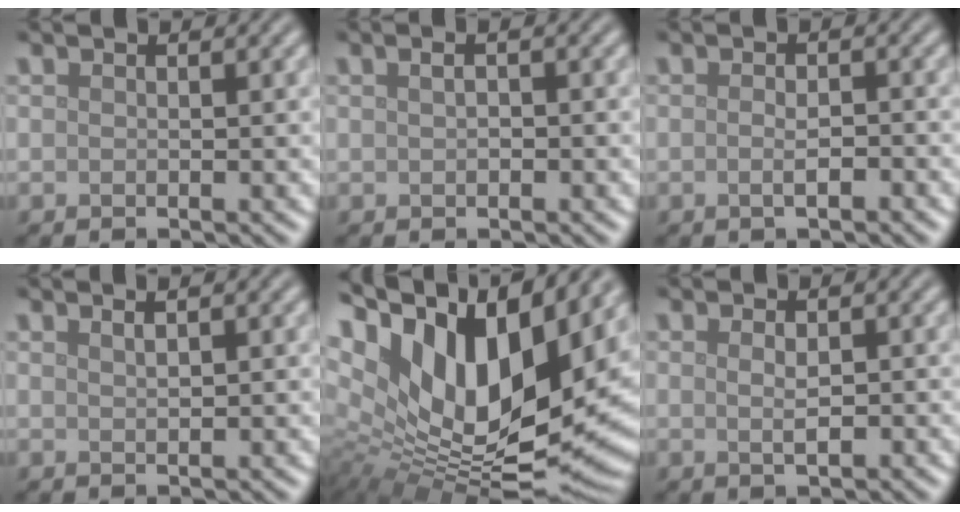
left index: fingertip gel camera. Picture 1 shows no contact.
{"total": 1.9, "force": [0.6, 1.0, 1.5], "torque": [-0.021, 0.010, 0.000]}
{"total": 1.7, "force": [-0.5, 0.6, 1.6], "torque": [-0.028, -0.001, -0.010]}
{"total": 1.0, "force": [0.6, 0.3, 0.8], "torque": [-0.013, 0.004, 0.011]}
{"total": 18.2, "force": [6.6, 8.6, 14.6], "torque": [-0.261, 0.013, 0.123]}
{"total": 1.6, "force": [0.1, 0.6, 1.5], "torque": [-0.030, -0.001, 0.004]}